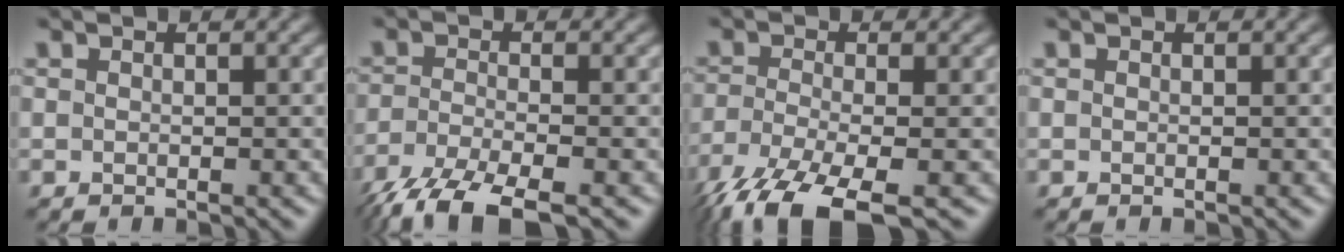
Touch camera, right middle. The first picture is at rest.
{"total": 7.5, "force": [-5.5, 2.0, 4.7], "torque": [-0.103, -0.022, -0.110]}
{"total": 8.3, "force": [-5.7, 2.4, 5.5], "torque": [-0.121, -0.022, -0.111]}
{"total": 0.0}